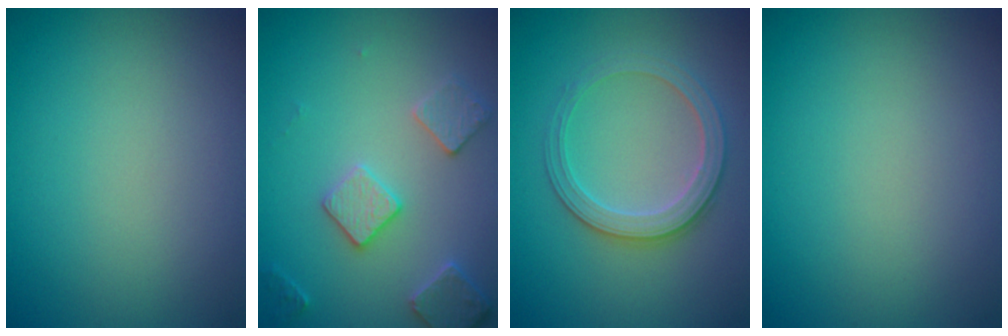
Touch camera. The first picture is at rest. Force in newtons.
{"total": 3.1, "press": 3.1, "slide": 0.2}
{"total": 3.1, "press": 2.9, "slide": 1.0}
{"total": 0.0}